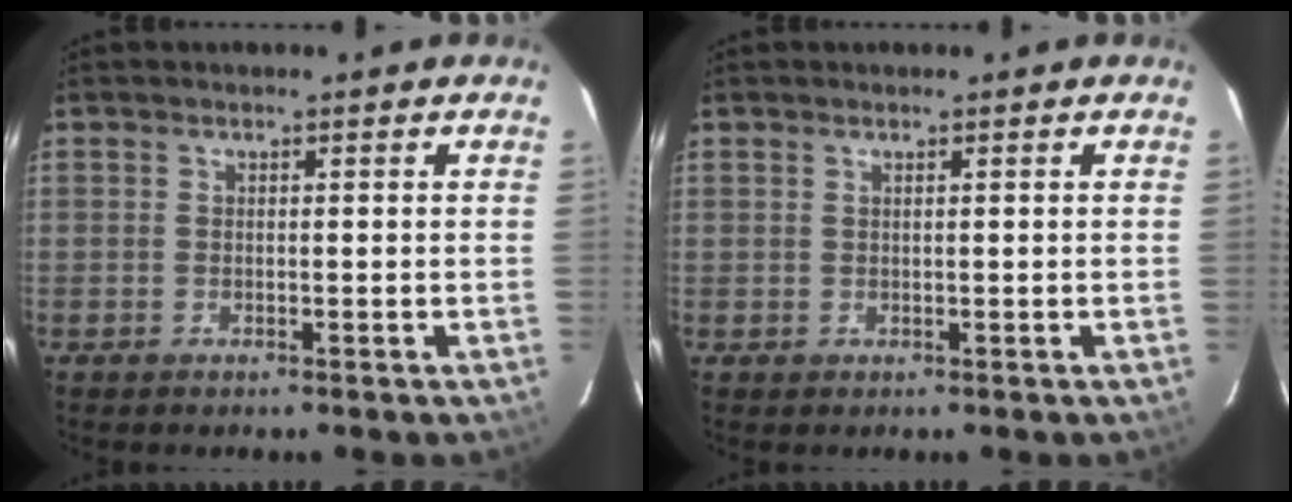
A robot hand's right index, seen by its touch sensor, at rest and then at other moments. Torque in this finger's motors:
{"motor_torque": [-0.64, 0.14, -0.86, -0.21]}